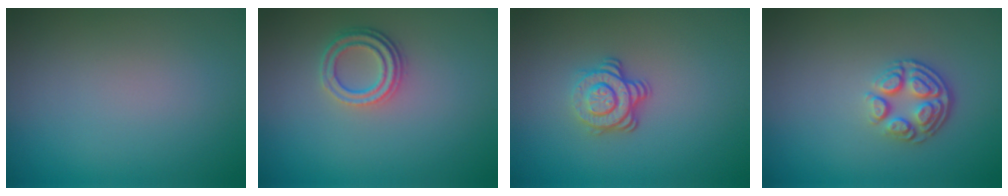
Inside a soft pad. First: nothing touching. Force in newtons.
{"total": 2.8, "press": 2.3, "slide": 1.6}
{"total": 3.5, "press": 2.5, "slide": 2.4}
{"total": 3.6, "press": 2.6, "slide": 2.4}